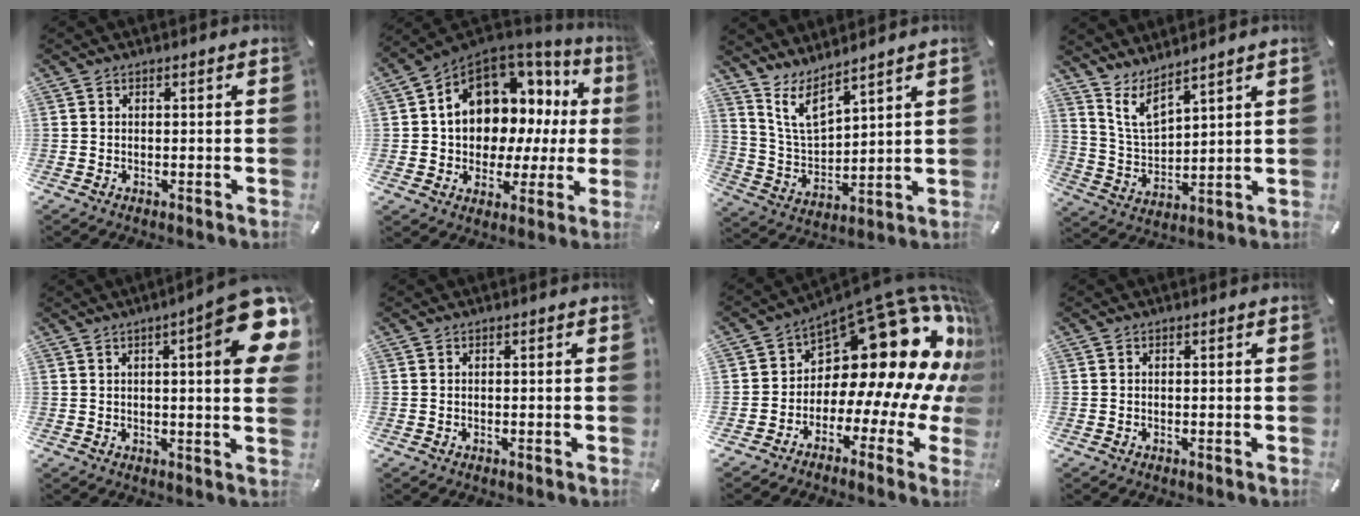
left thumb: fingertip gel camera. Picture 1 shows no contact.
{"total": 13.7, "force": [4.6, 10.2, 7.9], "torque": [-0.125, -0.041, 0.083]}
{"total": 8.5, "force": [6.9, 3.0, 4.0], "torque": [-0.110, -0.036, 0.127]}
{"total": 7.4, "force": [6.0, 2.7, 3.4], "torque": [-0.088, -0.028, 0.113]}
{"total": 14.7, "force": [5.7, 2.6, 13.3], "torque": [-0.182, -0.033, 0.083]}
{"total": 0.0}
{"total": 23.4, "force": [9.1, 12.4, 17.6], "torque": [-0.253, -0.096, 0.173]}
{"total": 0.0}